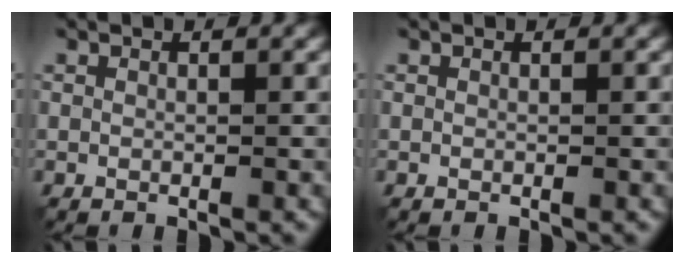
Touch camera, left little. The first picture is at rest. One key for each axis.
{"total": 0.0}